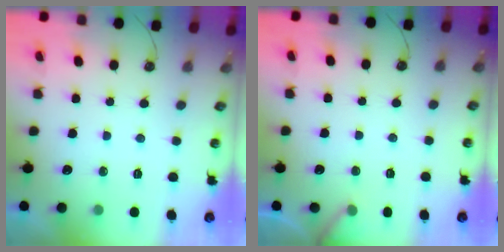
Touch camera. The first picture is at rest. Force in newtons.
{"total": 6.3, "press": 6.3, "slide": 0.4}